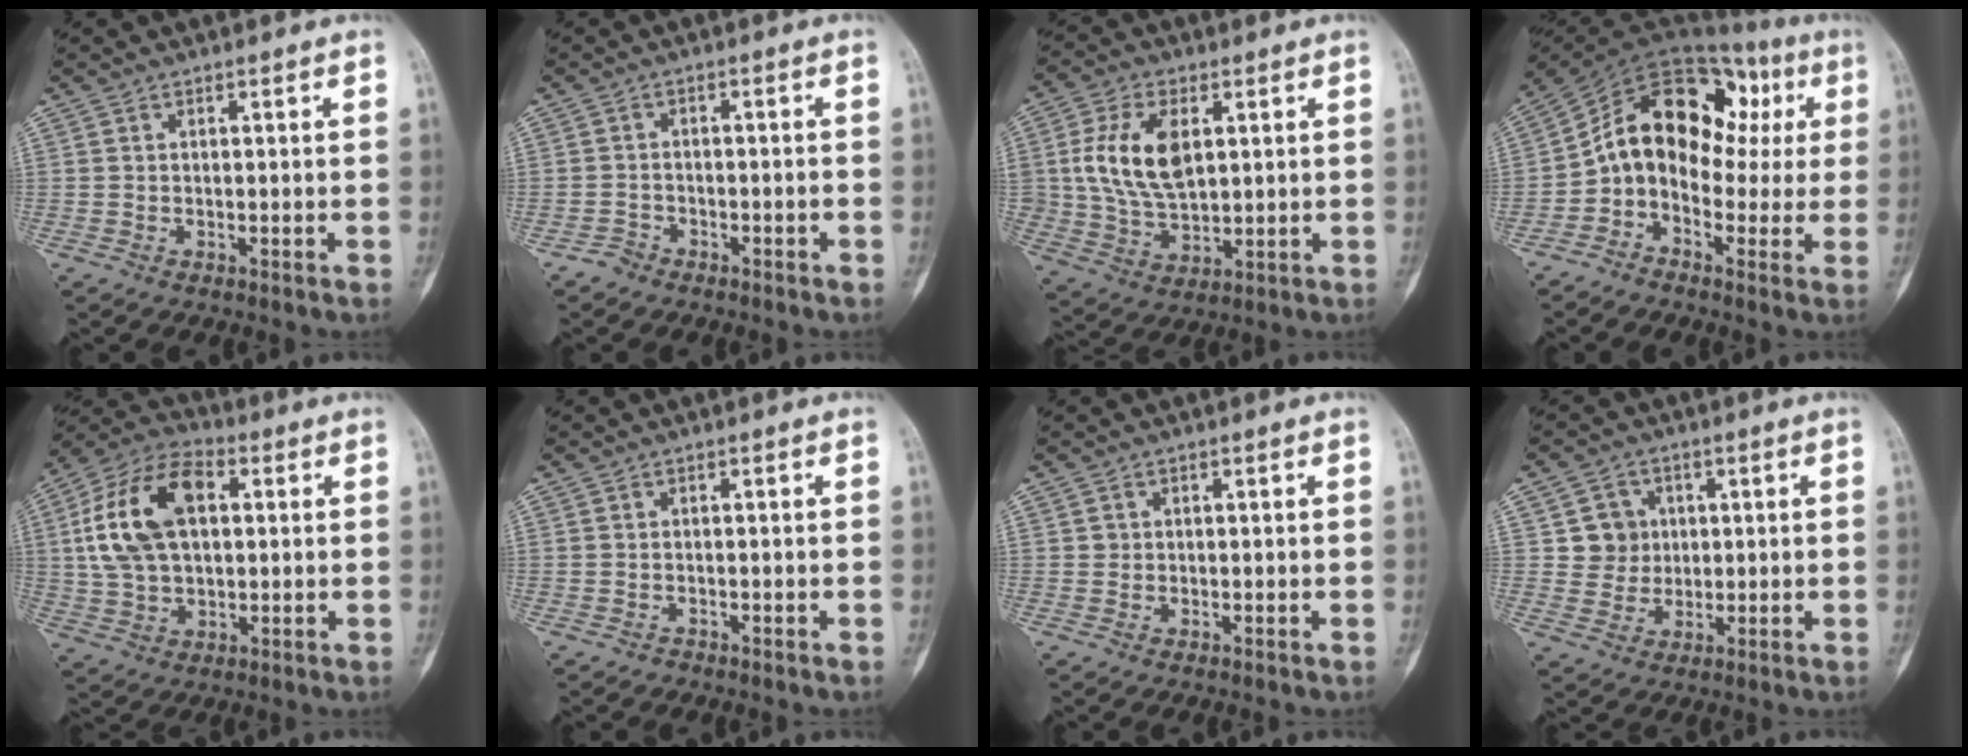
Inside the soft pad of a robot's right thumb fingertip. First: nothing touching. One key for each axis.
{"total": 2.3, "fx": -1.8, "fy": 1.4, "fz": 0.1, "tx": 0.001, "ty": 0.013, "tz": -0.033}
{"total": 13.2, "fx": 2.8, "fy": 7.8, "fz": 10.2, "tx": -0.184, "ty": -0.005, "tz": 0.056}
{"total": 18.5, "fx": 1.3, "fy": 13.2, "fz": 12.9, "tx": -0.154, "ty": 0.069, "tz": 0.013}
{"total": 17.5, "fx": 3.3, "fy": 10.5, "fz": 13.5, "tx": -0.246, "ty": 0.021, "tz": 0.055}
{"total": 0.6, "fx": -0.5, "fy": 0.4, "fz": -0.2, "tx": 0.000, "ty": 0.002, "tz": -0.010}
{"total": 1.1, "fx": 0.2, "fy": 1.0, "fz": 0.1, "tx": 0.015, "ty": 0.003, "tz": 0.001}
{"total": 6.2, "fx": 1.4, "fy": 5.9, "fz": 1.2, "tx": 0.016, "ty": 0.002, "tz": 0.023}